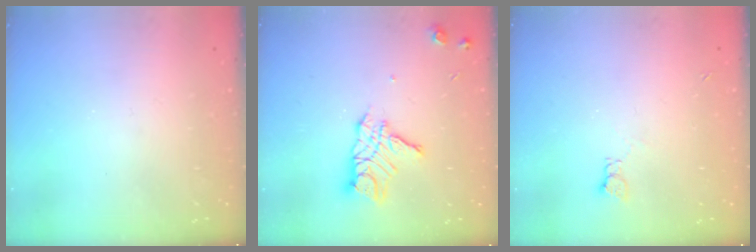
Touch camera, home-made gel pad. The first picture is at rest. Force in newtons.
{"total": 10.6, "press": 10.6, "slide": 0.8}
{"total": 4.2, "press": 4.2, "slide": 0.6}